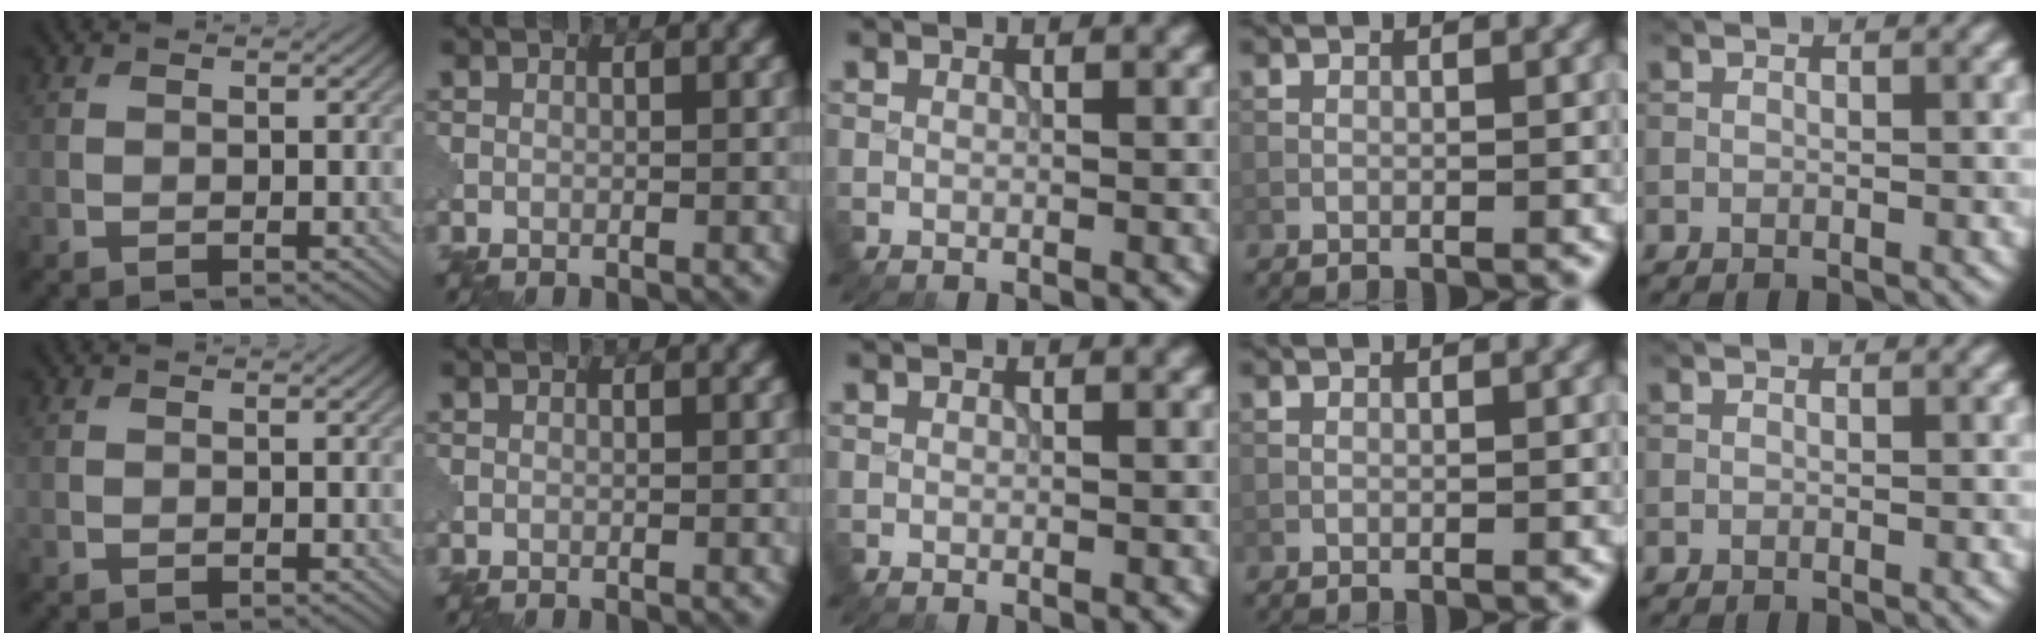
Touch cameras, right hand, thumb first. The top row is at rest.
{}